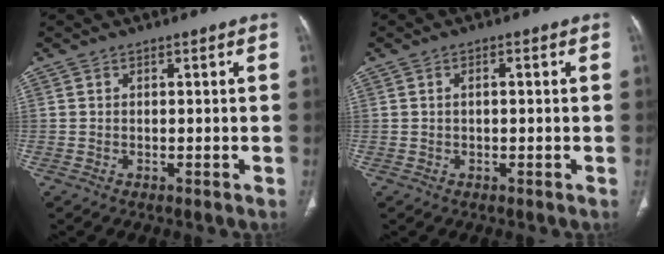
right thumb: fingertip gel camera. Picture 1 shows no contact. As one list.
[{"total": 1.2, "force": [0.1, 0.6, 1.1], "torque": [-0.025, 0.006, 0.003]}]